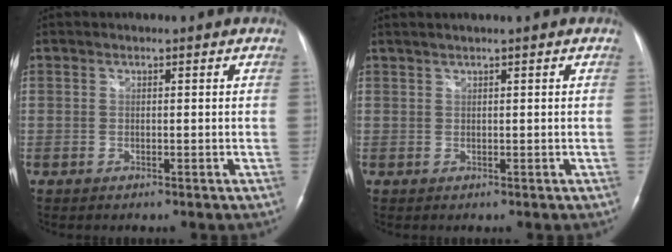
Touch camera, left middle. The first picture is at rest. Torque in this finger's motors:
{"motor_torque": [0.03, -0.46, 0.08, 0.01]}